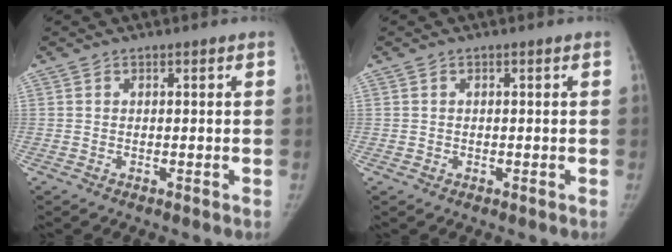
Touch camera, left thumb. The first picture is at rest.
{"total": 0.5, "force": [0.0, 0.5, 0.1], "torque": [0.002, 0.002, 0.000]}